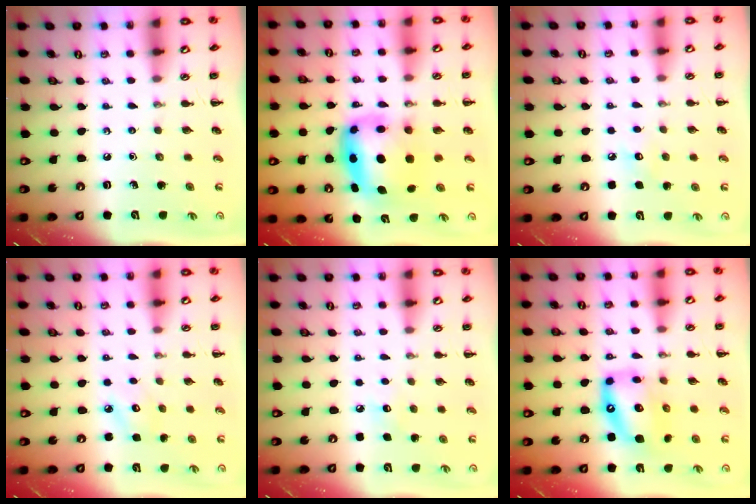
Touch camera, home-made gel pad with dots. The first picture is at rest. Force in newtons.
{"total": 7.1, "press": 6.9, "slide": 1.9}
{"total": 4.8, "press": 4.6, "slide": 1.2}
{"total": 4.0, "press": 3.9, "slide": 0.8}
{"total": 4.4, "press": 4.2, "slide": 1.1}
{"total": 14.6, "press": 14.1, "slide": 4.0}